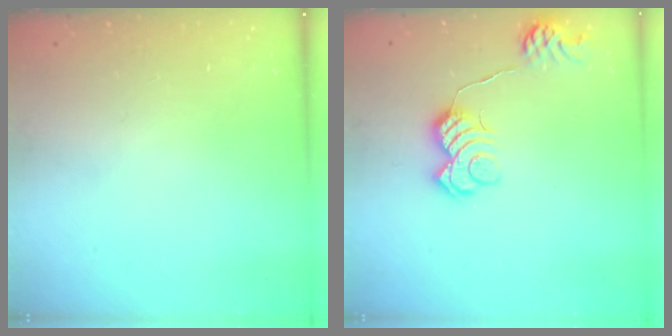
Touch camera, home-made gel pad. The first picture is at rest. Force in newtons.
{"total": 11.1, "press": 11.0, "slide": 0.7}